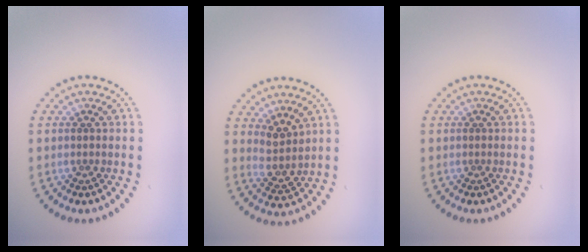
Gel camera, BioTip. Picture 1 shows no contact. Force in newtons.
{"total": 2.4, "press": 1.8, "slide": 1.5}
{"total": 0.0}